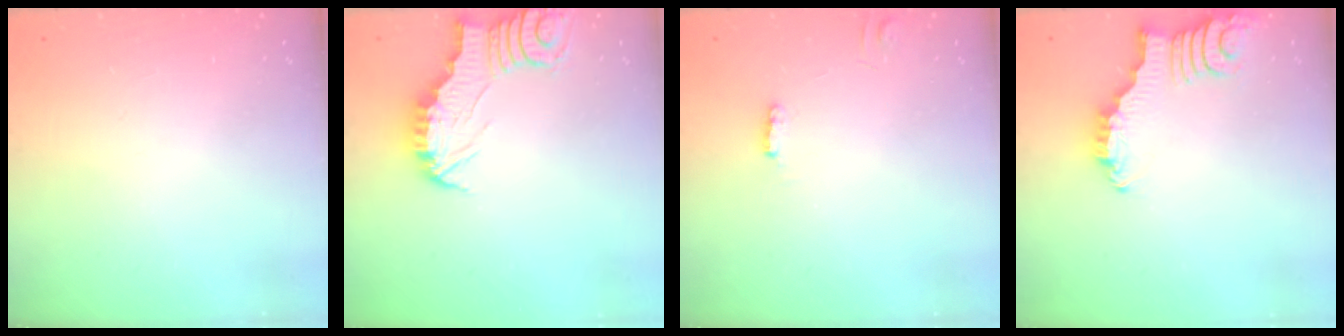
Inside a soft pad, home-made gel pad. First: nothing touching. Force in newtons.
{"total": 2.9, "press": 2.9, "slide": 0.3}
{"total": 2.6, "press": 2.6, "slide": 0.4}
{"total": 2.4, "press": 2.4, "slide": 0.3}